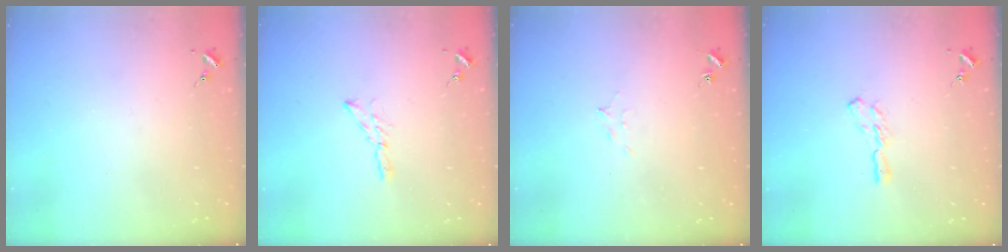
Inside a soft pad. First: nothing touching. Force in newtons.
{"total": 4.7, "press": 4.7, "slide": 0.1}
{"total": 5.3, "press": 5.1, "slide": 1.0}
{"total": 5.8, "press": 5.8, "slide": 0.5}